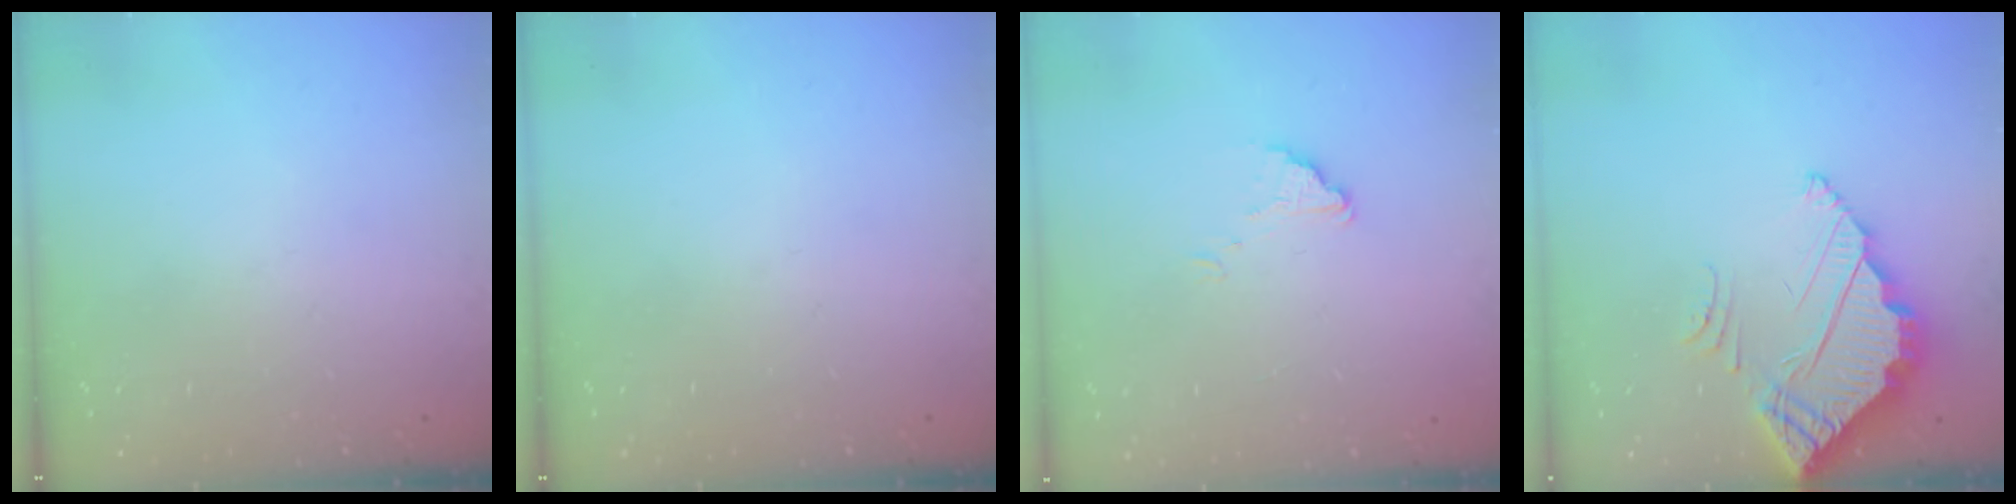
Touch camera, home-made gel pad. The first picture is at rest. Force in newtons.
{"total": 0.0}
{"total": 1.5, "press": 1.5, "slide": 0.1}
{"total": 4.3, "press": 4.3, "slide": 0.3}